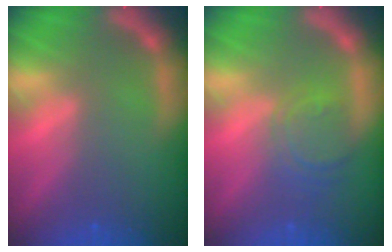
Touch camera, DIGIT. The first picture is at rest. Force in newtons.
{"total": 4.0}